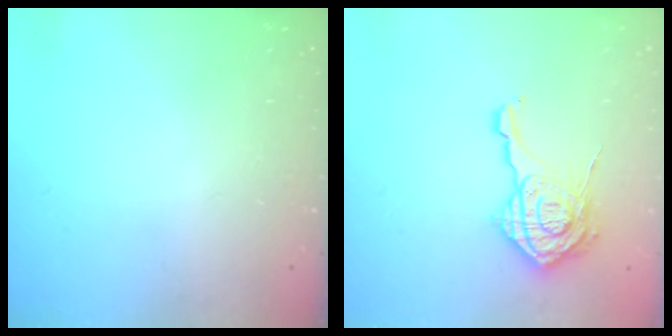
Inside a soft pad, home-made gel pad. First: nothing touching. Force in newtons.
{"total": 15.0, "press": 15.0, "slide": 0.6}